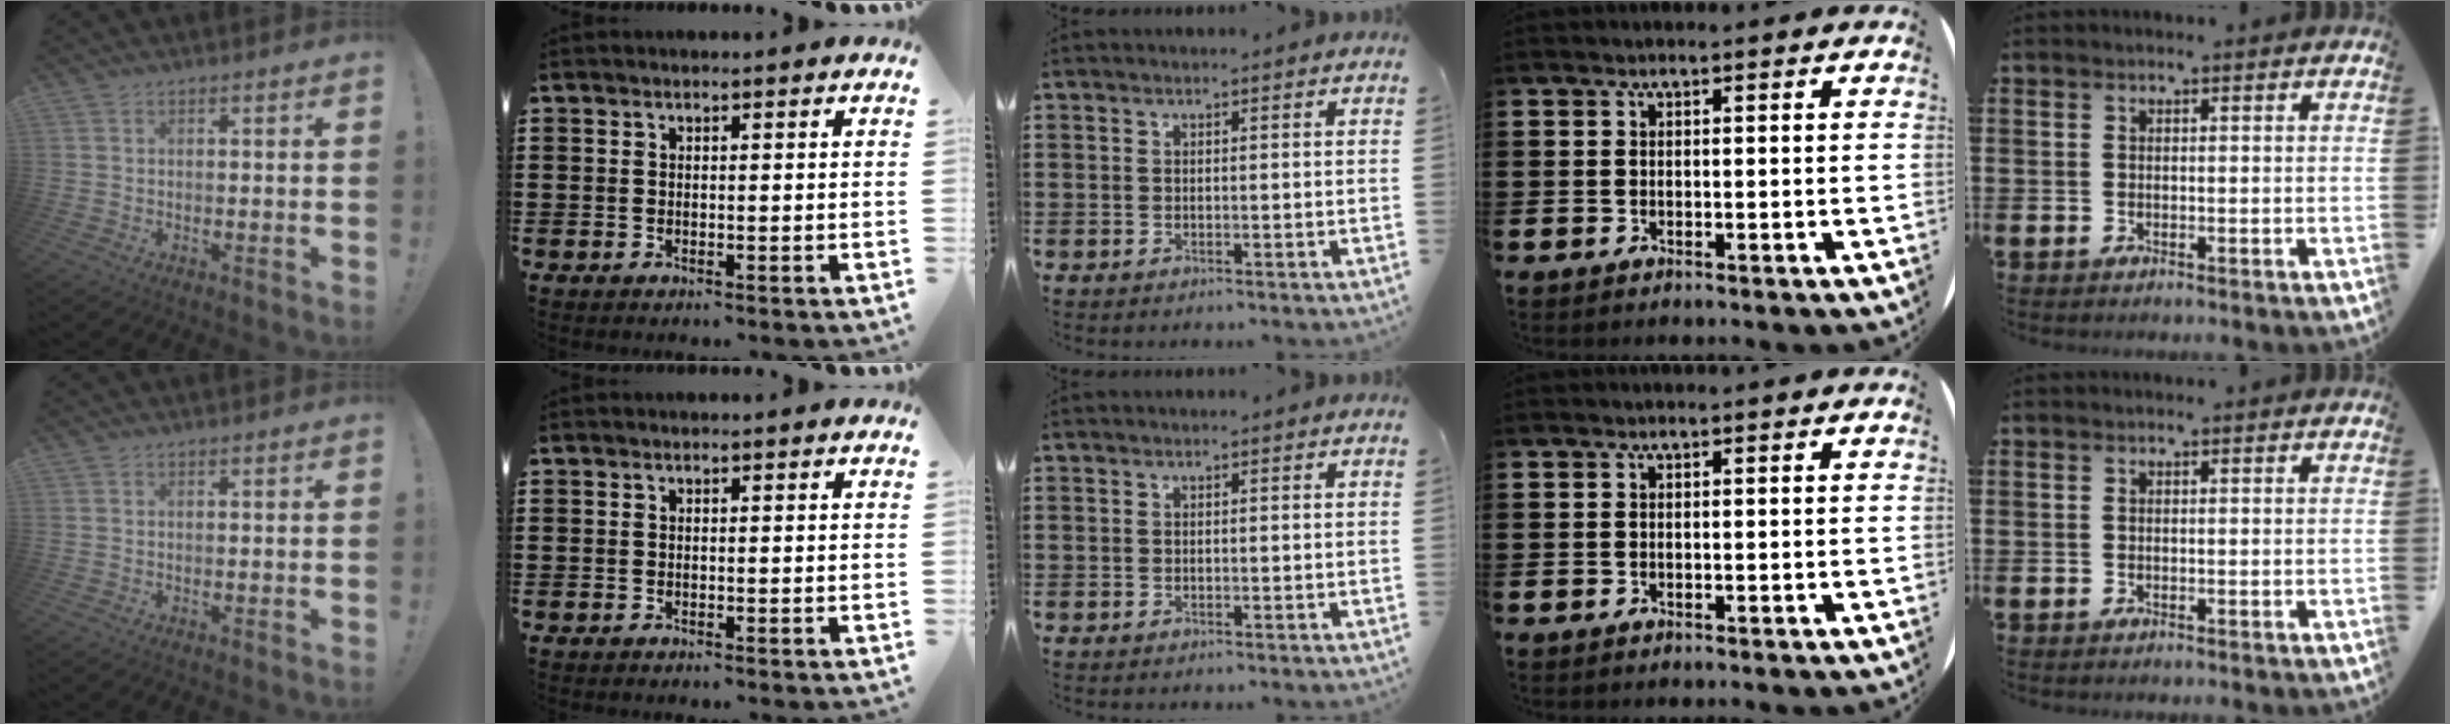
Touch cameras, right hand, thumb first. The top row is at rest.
{}